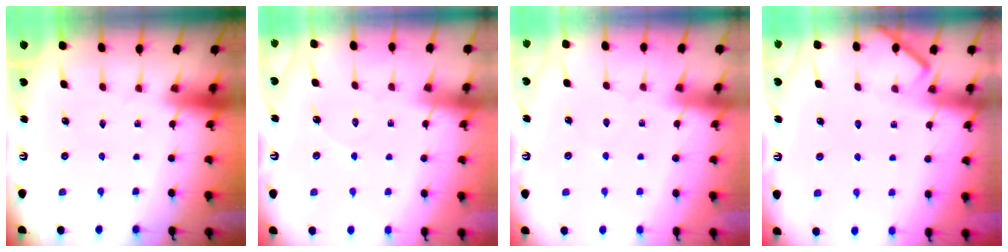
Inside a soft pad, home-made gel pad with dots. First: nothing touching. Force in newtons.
{"total": 4.6, "press": 4.6, "slide": 0.5}
{"total": 4.0, "press": 3.9, "slide": 0.6}
{"total": 4.1, "press": 4.1, "slide": 0.5}